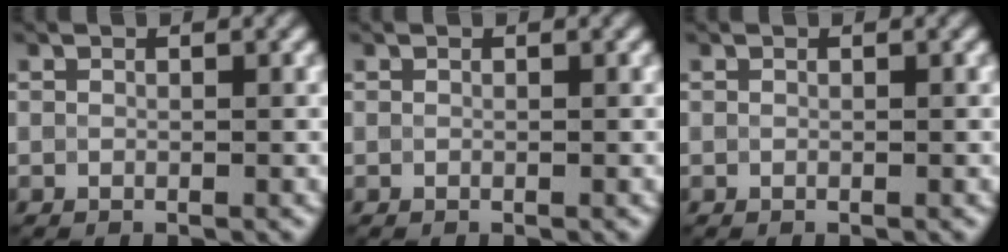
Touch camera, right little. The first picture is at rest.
{"total": 0.0}
{"total": 0.0}